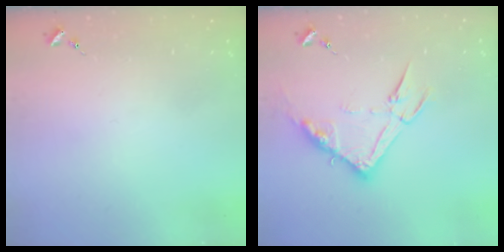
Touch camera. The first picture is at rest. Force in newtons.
{"total": 13.3, "press": 13.3, "slide": 1.0}